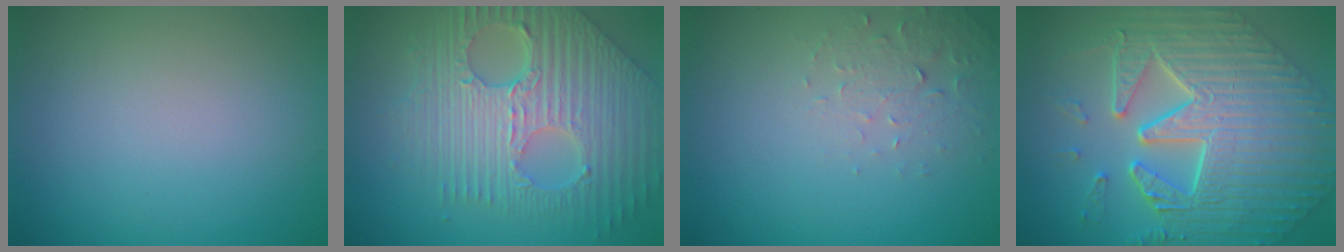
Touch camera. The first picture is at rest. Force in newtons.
{"total": 9.8, "press": 6.7, "slide": 7.1}
{"total": 2.2, "press": 2.2, "slide": 0.4}
{"total": 10.4, "press": 7.4, "slide": 7.3}